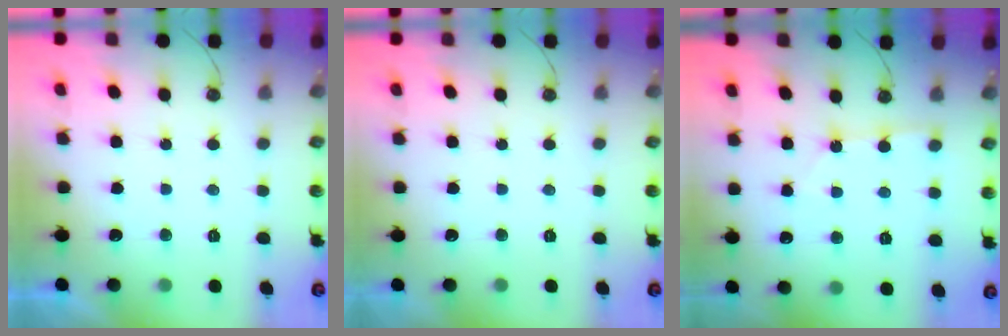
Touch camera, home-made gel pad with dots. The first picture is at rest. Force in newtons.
{"total": 0.0}
{"total": 1.3, "press": 1.3, "slide": 0.2}